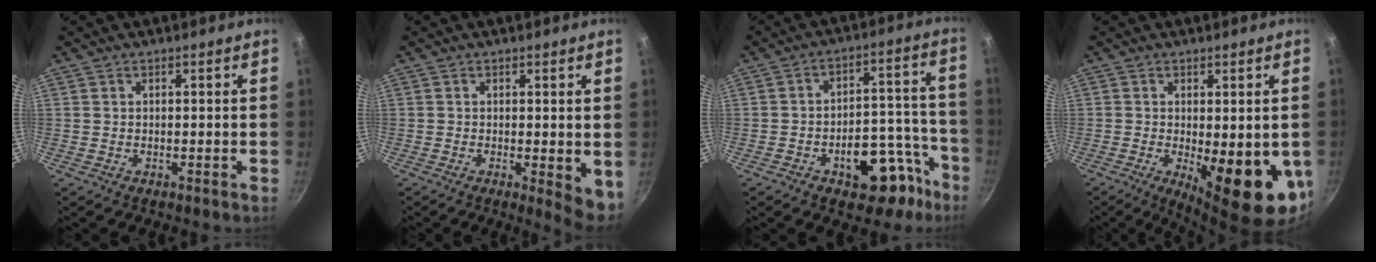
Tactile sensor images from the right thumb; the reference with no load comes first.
{"total": 5.0, "force": [-0.4, 1.8, 4.7], "torque": [-0.053, -0.008, -0.003]}
{"total": 15.8, "force": [-8.4, 8.8, 10.1], "torque": [-0.065, 0.069, -0.108]}
{"total": 14.6, "force": [-2.9, 5.1, 13.4], "torque": [-0.155, -0.019, -0.025]}